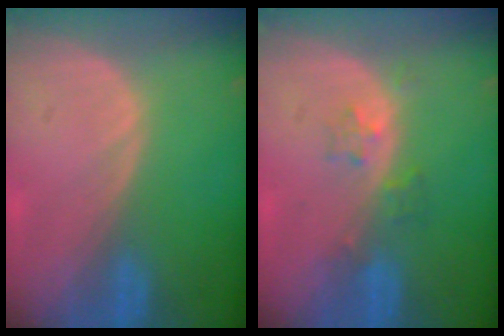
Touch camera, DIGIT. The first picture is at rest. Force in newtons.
{"total": 2.6, "press": 2.6, "slide": 0.2}